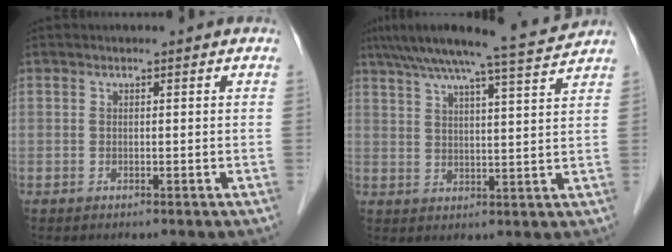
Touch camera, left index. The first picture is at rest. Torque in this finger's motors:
{"motor_torque": [1.03, -1.11, 0.40, 0.11]}